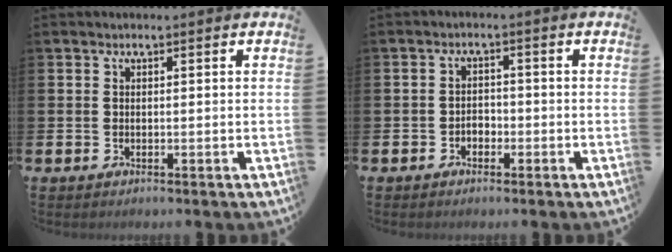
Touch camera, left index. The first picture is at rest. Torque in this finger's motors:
{"motor_torque": [-0.13, -0.01, 0.03, 0.00]}